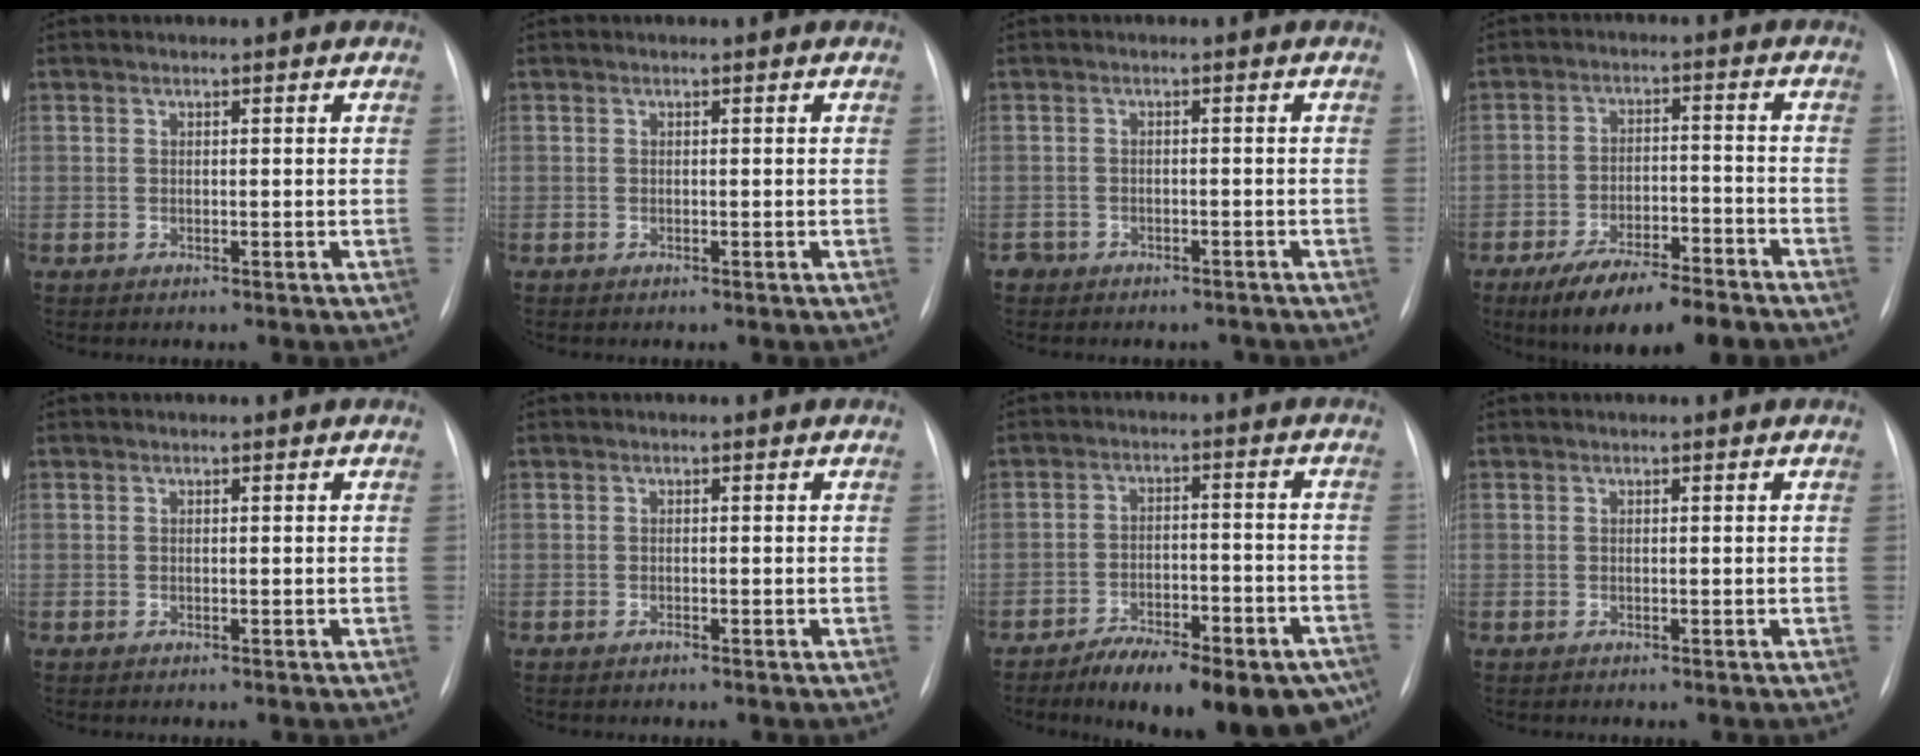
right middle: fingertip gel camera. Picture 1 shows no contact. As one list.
[{"total": 0.0}, {"total": 4.1, "force": [-3.4, 2.3, 0.1], "torque": [0.000, 0.013, -0.045]}, {"total": 11.8, "force": [-9.1, 3.0, 7.0], "torque": [-0.112, -0.008, -0.148]}, {"total": 0.0}, {"total": 0.0}, {"total": 17.5, "force": [-12.8, 6.0, 10.3], "torque": [-0.094, 0.023, -0.181]}, {"total": 0.0}]